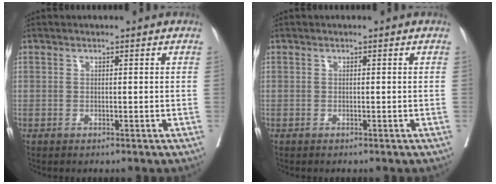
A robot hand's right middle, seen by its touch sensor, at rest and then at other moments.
{"total": 0.0}